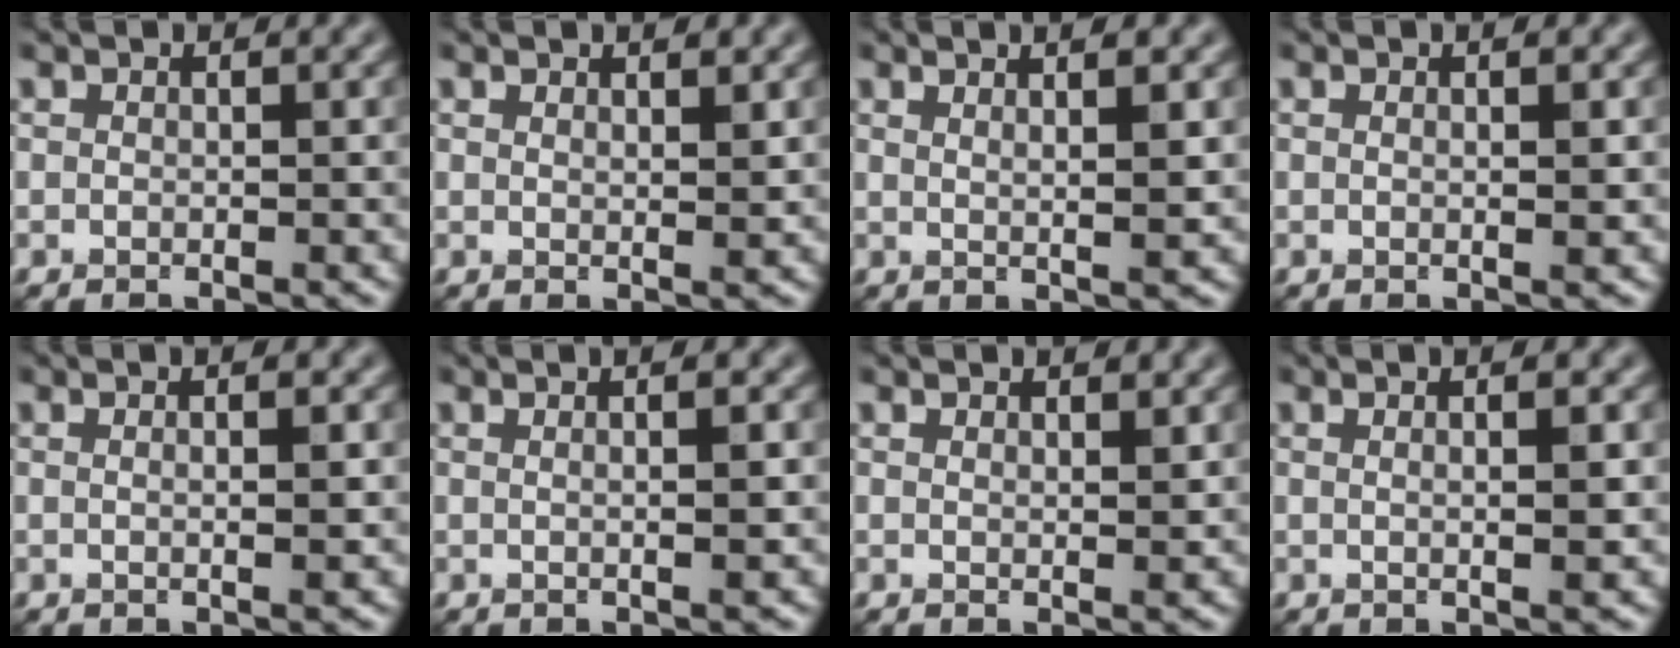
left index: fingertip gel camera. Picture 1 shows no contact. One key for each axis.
{"total": 2.0, "fx": 1.1, "fy": 0.5, "fz": 1.6, "tx": -0.016, "ty": 0.001, "tz": 0.016}
{"total": 4.4, "fx": 1.8, "fy": 1.3, "fz": 3.8, "tx": -0.034, "ty": 0.002, "tz": 0.008}
{"total": 2.0, "fx": 0.4, "fy": 0.5, "fz": 1.9, "tx": -0.020, "ty": -0.004, "tz": 0.003}
{"total": 3.2, "fx": 0.6, "fy": 0.9, "fz": 3.0, "tx": -0.025, "ty": -0.003, "tz": -0.005}
{"total": 4.1, "fx": 0.9, "fy": 1.5, "fz": 3.7, "tx": -0.023, "ty": 0.010, "tz": -0.011}
{"total": 1.6, "fx": 1.0, "fy": 0.3, "fz": 1.2, "tx": -0.013, "ty": 0.001, "tz": 0.014}
{"total": 4.2, "fx": 0.9, "fy": 1.3, "fz": 3.9, "tx": -0.037, "ty": 0.003, "tz": -0.004}